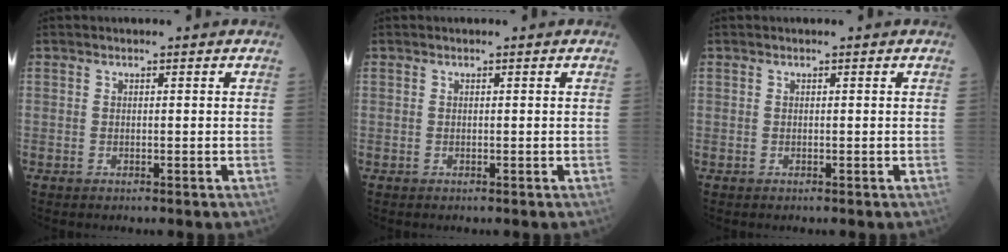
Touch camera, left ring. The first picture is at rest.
{"total": 0.0}
{"total": 0.0}